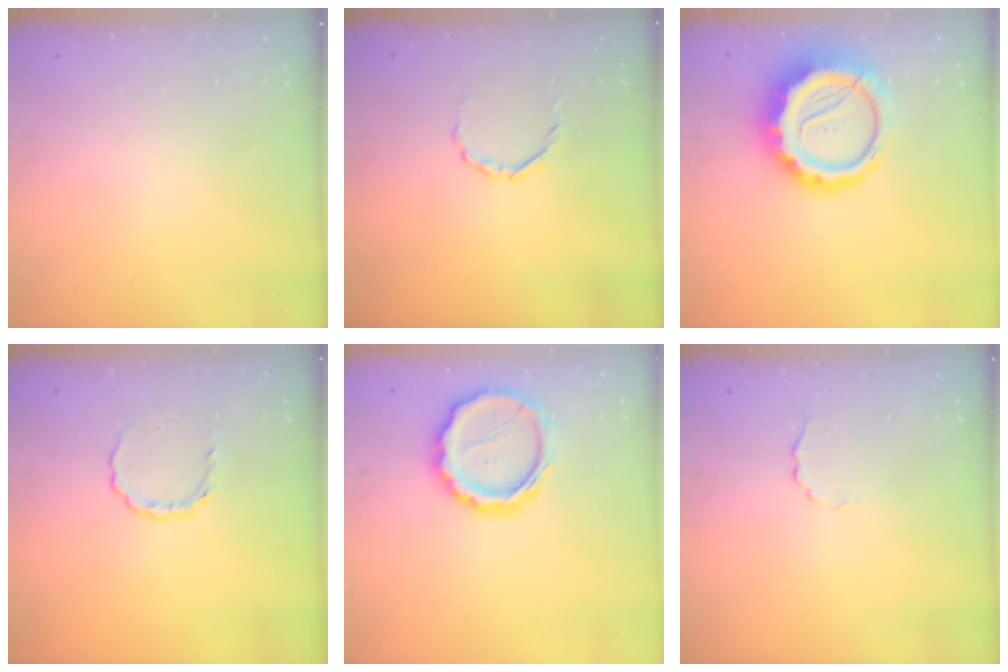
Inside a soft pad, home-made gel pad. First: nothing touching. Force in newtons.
{"total": 2.1, "press": 2.0, "slide": 0.8}
{"total": 17.2, "press": 16.8, "slide": 3.8}
{"total": 2.8, "press": 2.8, "slide": 0.4}
{"total": 14.6, "press": 14.3, "slide": 2.8}
{"total": 2.2, "press": 2.2, "slide": 0.6}